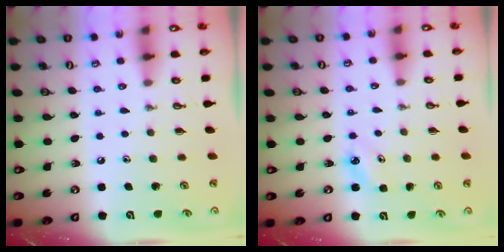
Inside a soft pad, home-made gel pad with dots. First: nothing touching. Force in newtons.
{"total": 3.9, "press": 3.8, "slide": 0.4}